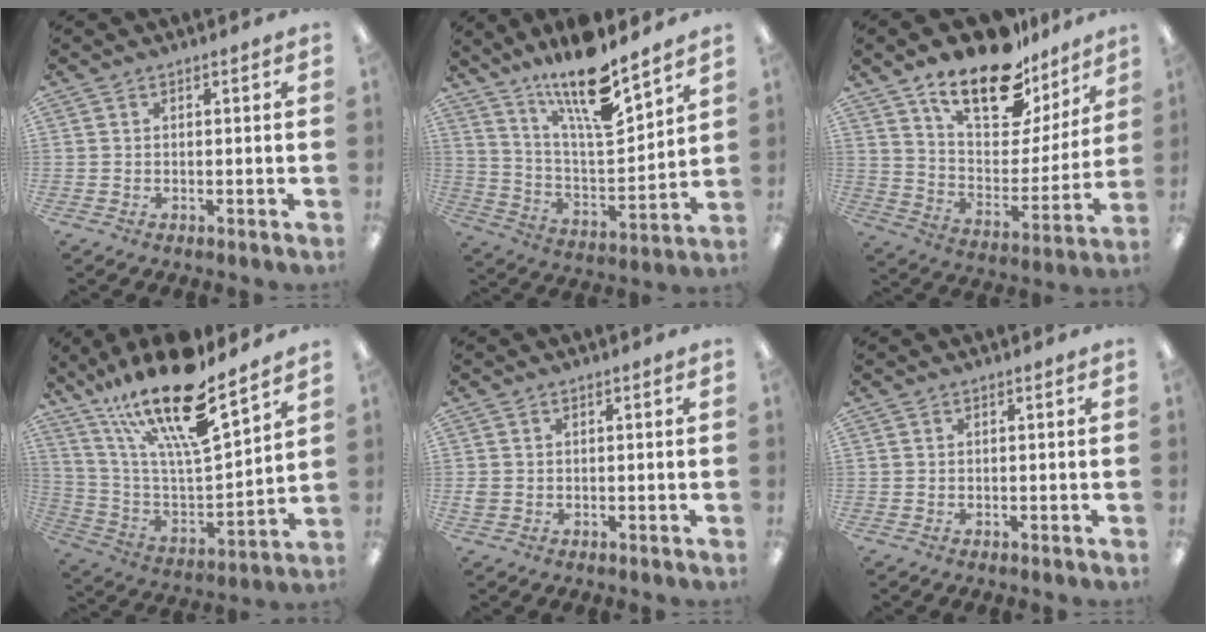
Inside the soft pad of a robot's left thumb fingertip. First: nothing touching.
{"total": 17.2, "force": [13.5, 3.7, 10.0], "torque": [-0.183, -0.086, 0.225]}
{"total": 19.8, "force": [14.3, 9.1, 10.3], "torque": [-0.165, -0.098, 0.250]}
{"total": 21.9, "force": [16.2, 5.2, 13.7], "torque": [-0.261, -0.105, 0.272]}
{"total": 1.4, "force": [-0.1, 1.3, 0.6], "torque": [-0.011, 0.004, -0.002]}
{"total": 0.0}